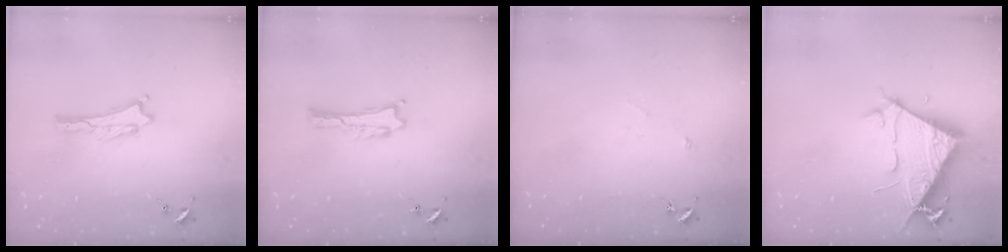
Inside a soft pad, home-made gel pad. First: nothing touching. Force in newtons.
{"total": 0.0}
{"total": 2.5, "press": 2.5, "slide": 0.2}
{"total": 7.7, "press": 7.7, "slide": 0.8}